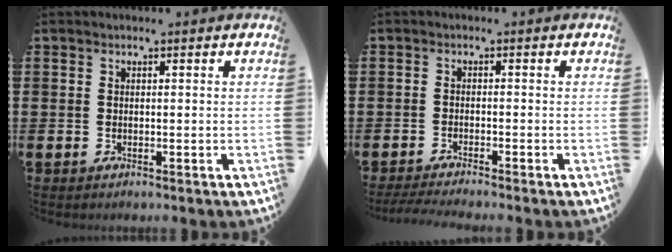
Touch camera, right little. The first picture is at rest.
{"total": 1.2, "force": [-0.9, -0.2, 0.6], "torque": [-0.007, 0.004, -0.018]}